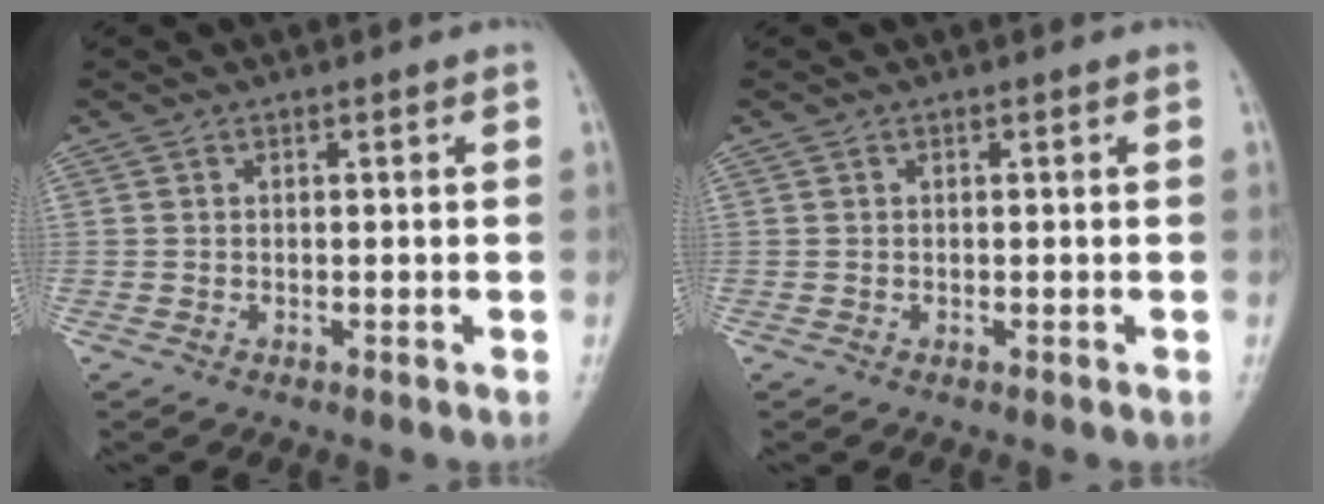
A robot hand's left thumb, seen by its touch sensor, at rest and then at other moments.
{"total": 0.0}